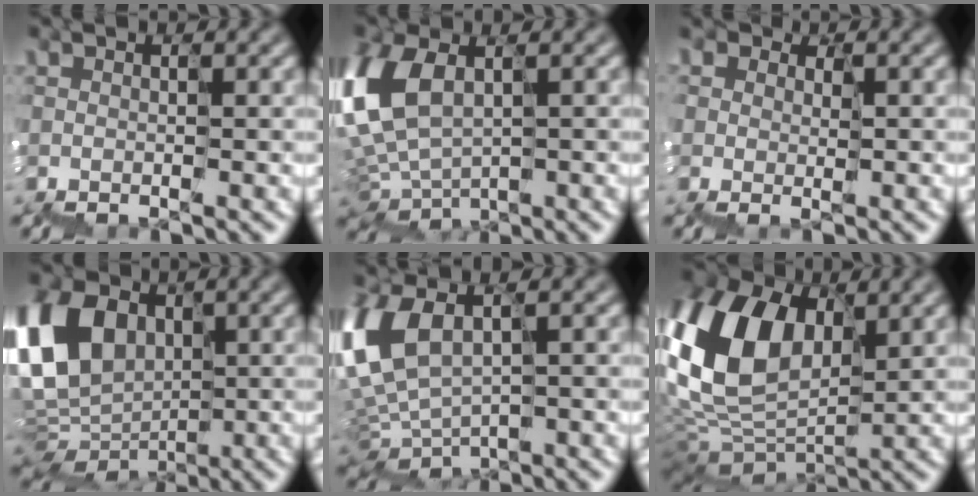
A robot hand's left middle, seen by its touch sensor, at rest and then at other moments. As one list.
[{"total": 7.6, "force": [1.6, 4.6, 5.8], "torque": [-0.190, 0.005, 0.037]}, {"total": 1.7, "force": [0.4, 1.3, 0.9], "torque": [-0.035, 0.002, 0.006]}, {"total": 7.8, "force": [1.5, 5.8, 5.0], "torque": [-0.147, 0.006, 0.027]}, {"total": 7.0, "force": [2.0, 4.1, 5.3], "torque": [-0.173, 0.003, 0.047]}, {"total": 9.6, "force": [3.4, 6.6, 6.1], "torque": [-0.181, 0.023, 0.059]}]